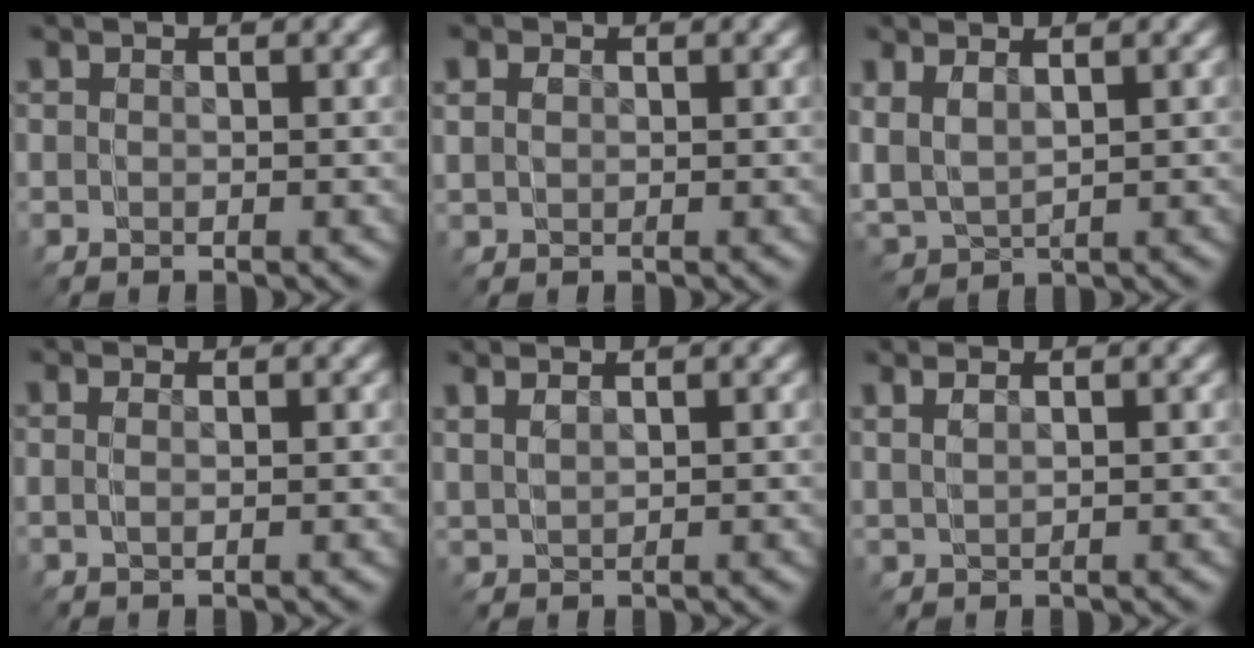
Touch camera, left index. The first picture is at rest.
{"total": 0.7, "force": [0.2, 0.7, 0.1], "torque": [0.006, -0.005, 0.005]}
{"total": 4.4, "force": [1.7, 3.6, 1.9], "torque": [-0.053, 0.003, 0.031]}
{"total": 1.9, "force": [-0.3, -1.9, -0.1], "torque": [0.006, 0.013, -0.008]}
{"total": 1.3, "force": [0.5, -1.2, 0.4], "torque": [0.006, 0.015, 0.008]}
{"total": 1.6, "force": [0.3, -1.5, 0.3], "torque": [0.009, 0.013, 0.005]}